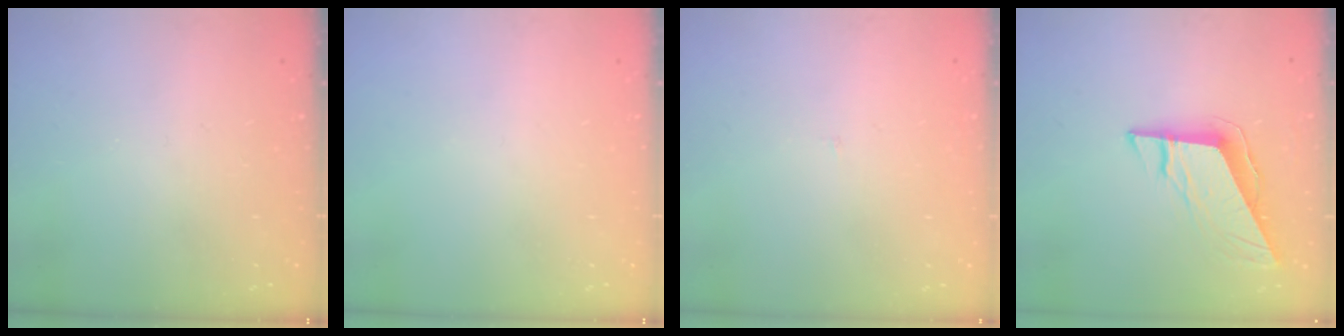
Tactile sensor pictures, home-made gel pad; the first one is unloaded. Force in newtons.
{"total": 0.0}
{"total": 2.0, "press": 2.0, "slide": 0.1}
{"total": 9.6, "press": 9.4, "slide": 1.8}